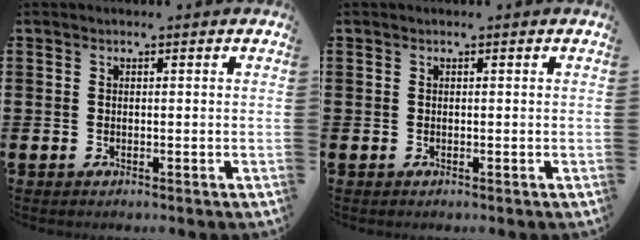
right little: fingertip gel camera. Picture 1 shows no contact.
{"total": 0.0}